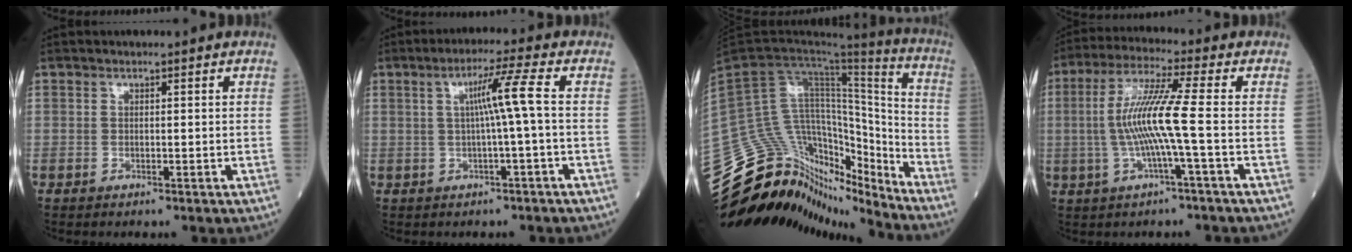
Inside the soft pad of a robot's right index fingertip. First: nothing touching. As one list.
[{"total": 5.5, "force": [0.2, -1.3, 5.4], "torque": [-0.095, 0.010, 0.006]}, {"total": 26.7, "force": [-22.7, 10.2, 9.8], "torque": [-0.237, 0.053, -0.358]}, {"total": 9.3, "force": [-1.1, -0.8, 9.2], "torque": [-0.186, 0.011, -0.024]}]